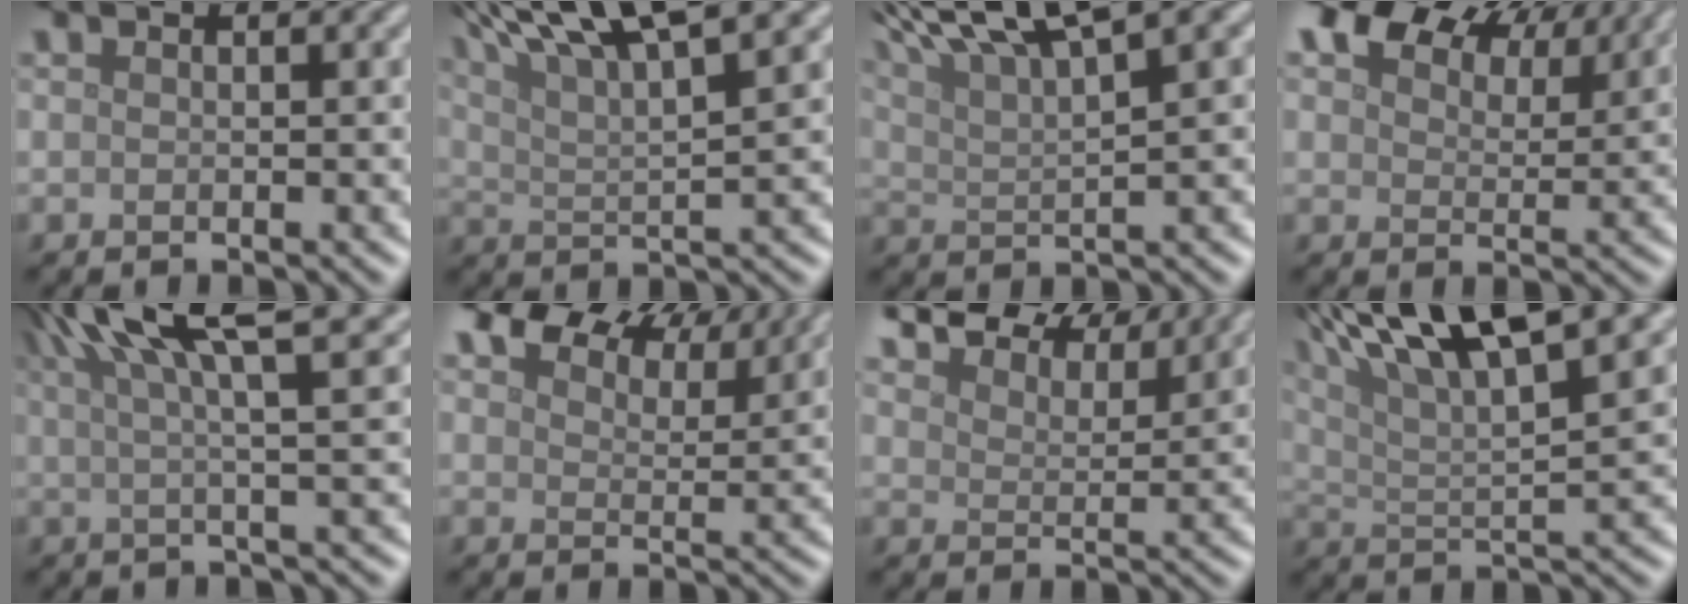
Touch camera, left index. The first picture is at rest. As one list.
[{"total": 9.5, "force": [6.5, 2.1, 6.7], "torque": [-0.112, 0.022, 0.102]}, {"total": 10.0, "force": [6.7, 2.1, 7.1], "torque": [-0.115, 0.031, 0.104]}, {"total": 10.3, "force": [7.5, 4.4, 5.5], "torque": [-0.099, 0.013, 0.118]}, {"total": 9.4, "force": [4.9, 2.1, 7.7], "torque": [-0.108, 0.030, 0.075]}, {"total": 9.8, "force": [7.8, 3.6, 4.8], "torque": [-0.088, 0.009, 0.122]}, {"total": 9.3, "force": [8.2, 2.5, 3.6], "torque": [-0.078, 0.017, 0.109]}, {"total": 12.5, "force": [7.9, 3.0, 9.2], "torque": [-0.163, 0.025, 0.128]}]